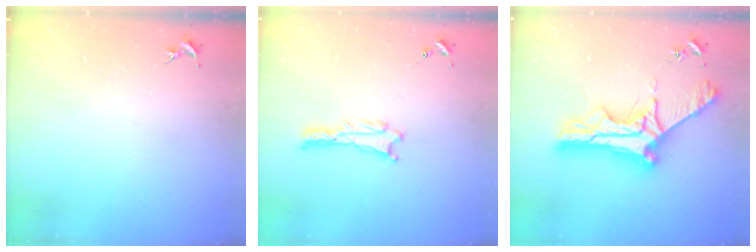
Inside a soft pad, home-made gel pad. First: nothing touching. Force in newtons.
{"total": 0.9, "press": 0.8, "slide": 0.1}
{"total": 11.2, "press": 11.2, "slide": 0.8}